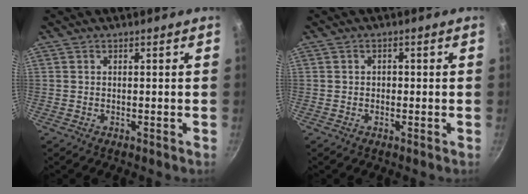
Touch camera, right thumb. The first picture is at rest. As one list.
[{"total": 1.3, "force": [-0.1, 1.1, 0.7], "torque": [-0.008, 0.005, -0.004]}]